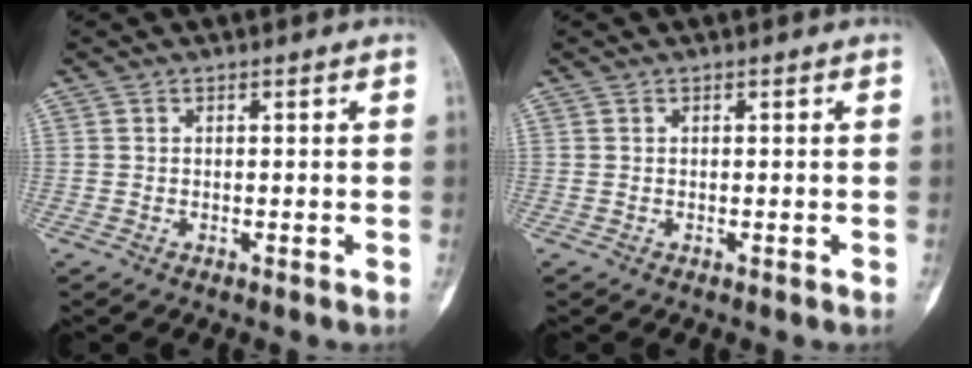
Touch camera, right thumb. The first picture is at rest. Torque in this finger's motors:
{"motor_torque": [0.00, 0.00, 0.02, -0.02, 0.01]}